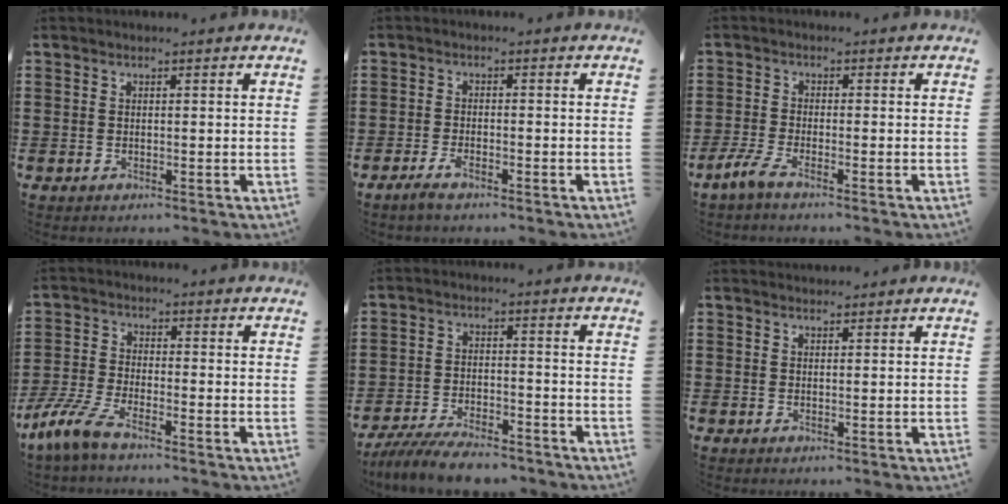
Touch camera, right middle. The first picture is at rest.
{"total": 2.3, "force": [-1.5, 0.5, 1.6], "torque": [-0.042, -0.003, -0.034]}
{"total": 3.4, "force": [-2.4, 0.6, 2.3], "torque": [-0.066, -0.008, -0.054]}
{"total": 6.2, "force": [-4.9, 1.0, 3.7], "torque": [-0.107, -0.018, -0.103]}
{"total": 6.5, "force": [-6.1, 1.2, 2.0], "torque": [-0.038, 0.008, -0.119]}
{"total": 0.9, "force": [0.9, 0.2, 0.0], "torque": [0.007, -0.003, 0.016]}